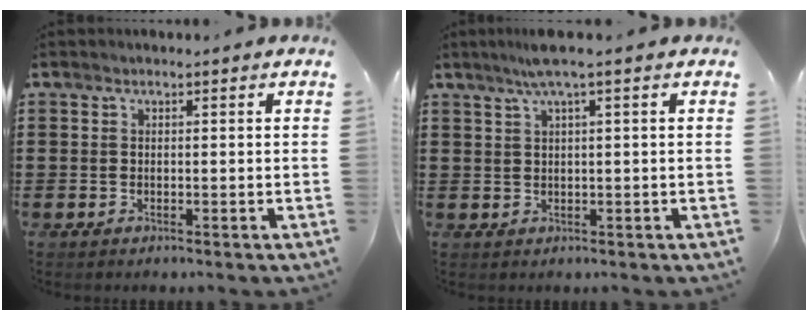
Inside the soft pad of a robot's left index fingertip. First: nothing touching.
{"total": 3.1, "force": [1.6, -0.4, 2.6], "torque": [-0.051, -0.001, 0.028]}